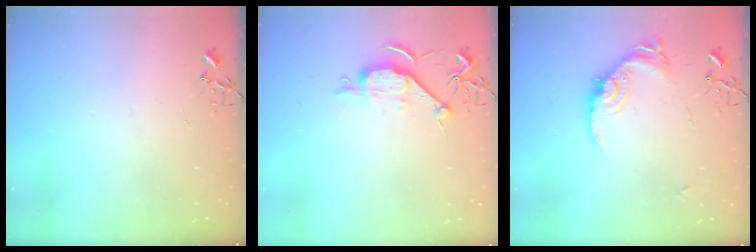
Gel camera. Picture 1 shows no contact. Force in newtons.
{"total": 7.1, "press": 7.0, "slide": 0.8}
{"total": 15.0, "press": 15.0, "slide": 0.8}